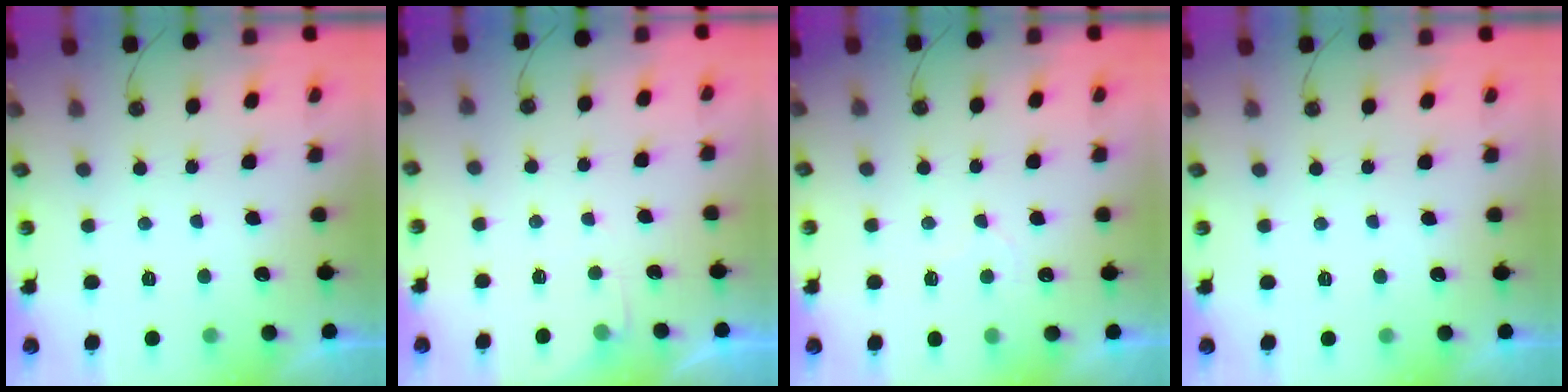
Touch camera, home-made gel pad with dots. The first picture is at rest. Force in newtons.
{"total": 3.2, "press": 3.2, "slide": 0.4}
{"total": 5.8, "press": 5.8, "slide": 0.6}
{"total": 0.0}